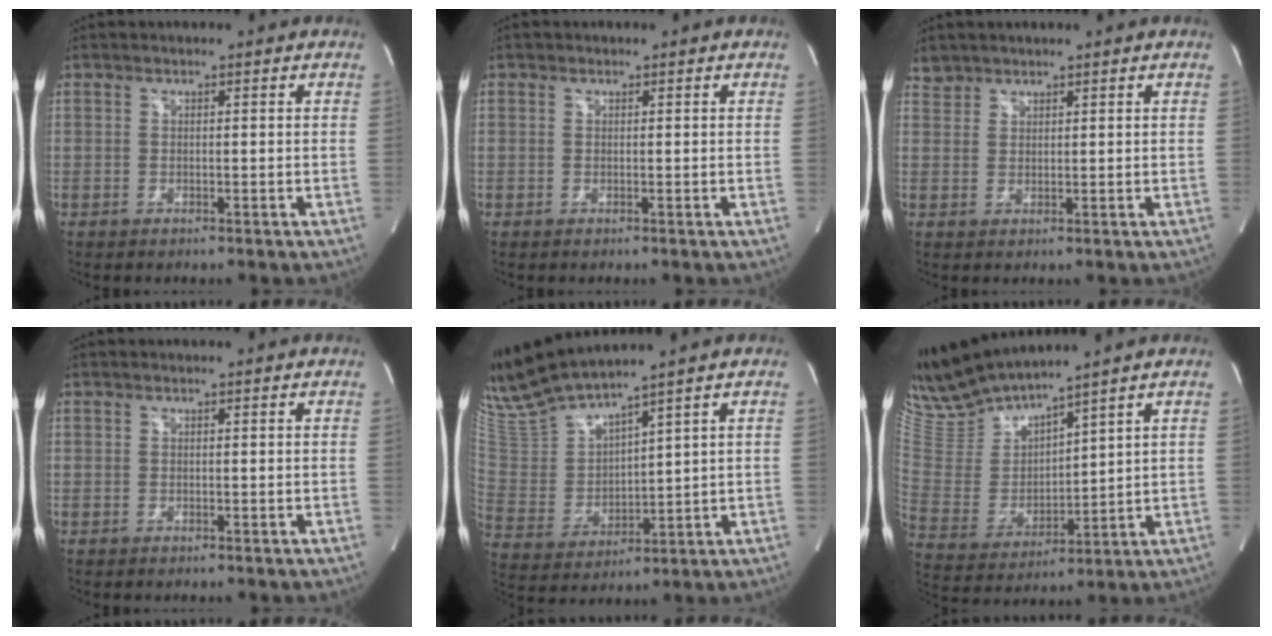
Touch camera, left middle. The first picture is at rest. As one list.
[{"total": 0.0}, {"total": 1.9, "force": [1.7, 1.0, -0.3], "torque": [0.007, 0.007, 0.030]}, {"total": 0.0}, {"total": 11.3, "force": [10.4, -0.4, 4.4], "torque": [-0.103, -0.005, 0.221]}, {"total": 11.4, "force": [10.9, -0.3, 3.3], "torque": [-0.088, -0.005, 0.235]}]